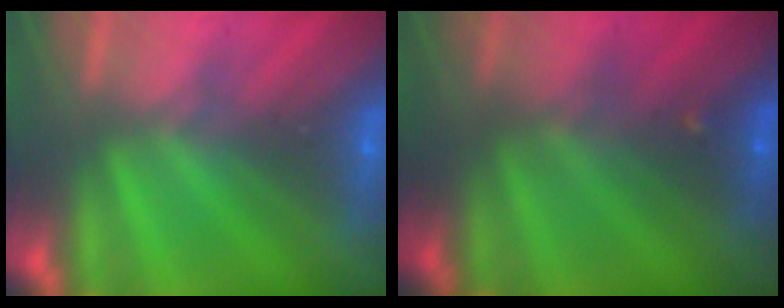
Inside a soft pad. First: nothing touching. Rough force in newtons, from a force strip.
{"total": 2.1}